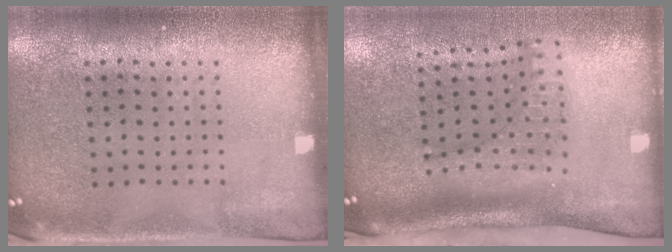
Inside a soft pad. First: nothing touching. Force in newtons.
{"total": 2.0, "press": 1.5, "slide": 1.3}